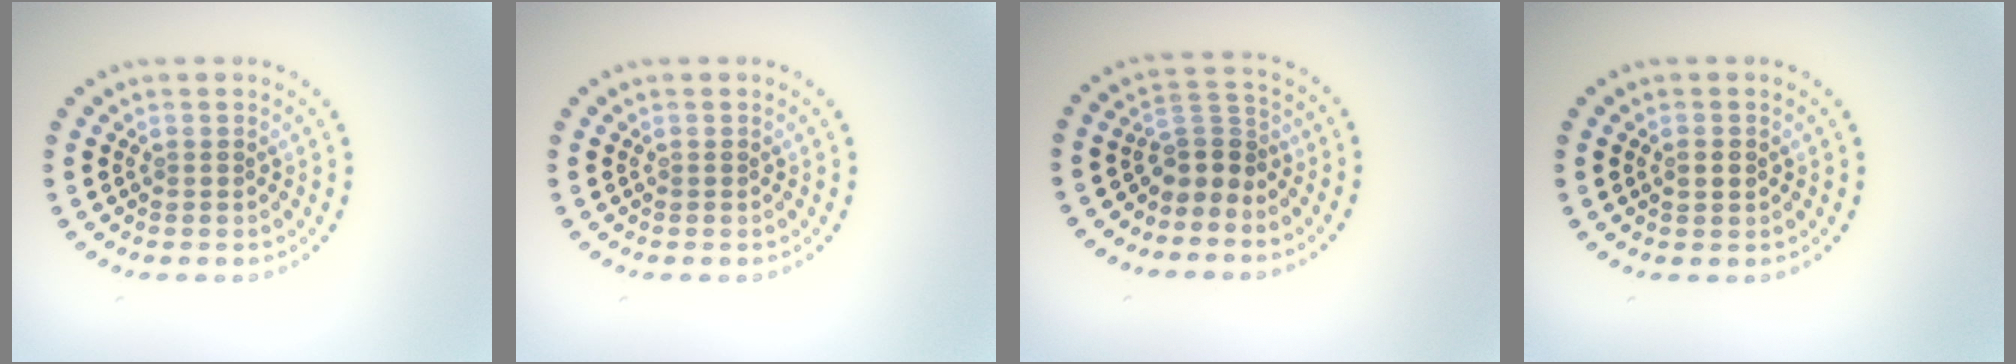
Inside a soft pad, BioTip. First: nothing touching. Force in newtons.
{"total": 0.0}
{"total": 2.8, "press": 2.1, "slide": 1.8}
{"total": 0.9, "press": 0.9, "slide": 0.0}